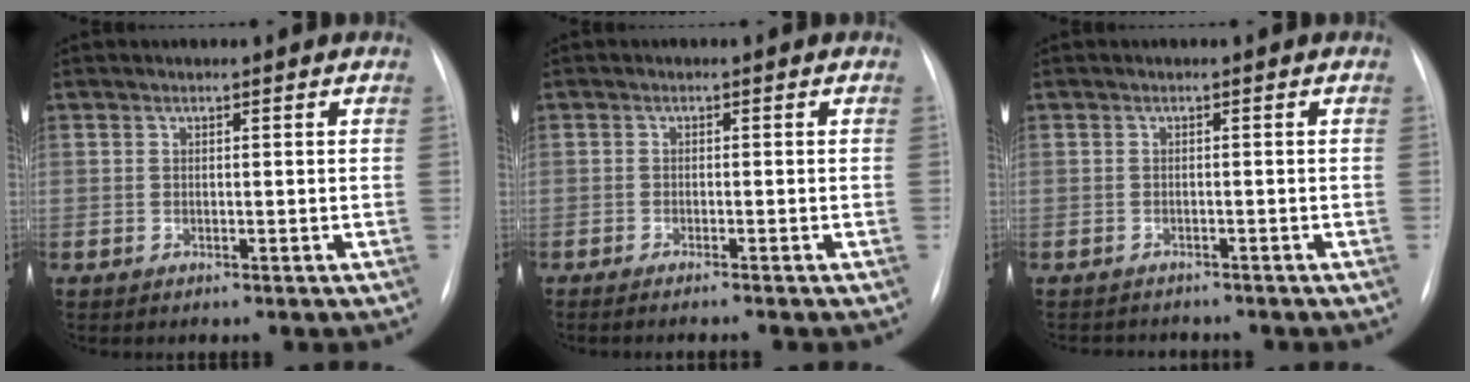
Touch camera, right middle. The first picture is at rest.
{"total": 3.1, "force": [-2.6, -0.3, 1.7], "torque": [-0.018, 0.001, -0.033]}
{"total": 3.8, "force": [-3.6, 1.0, 0.5], "torque": [-0.003, -0.005, -0.049]}